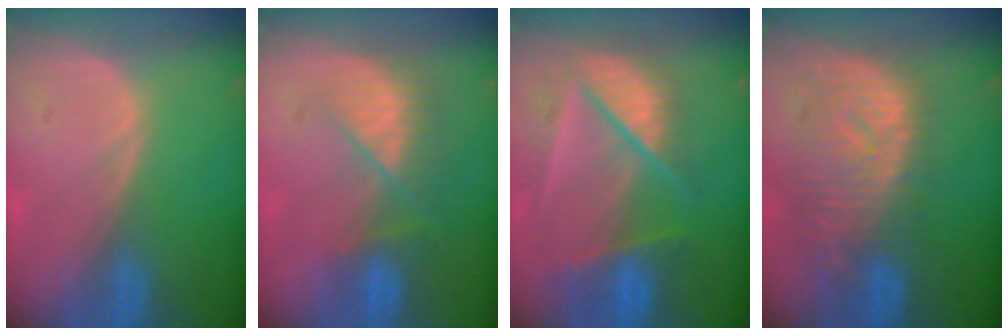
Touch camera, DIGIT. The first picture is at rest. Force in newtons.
{"total": 7.6, "press": 6.7, "slide": 3.6}
{"total": 9.8, "press": 8.3, "slide": 5.2}
{"total": 10.8, "press": 9.6, "slide": 5.0}